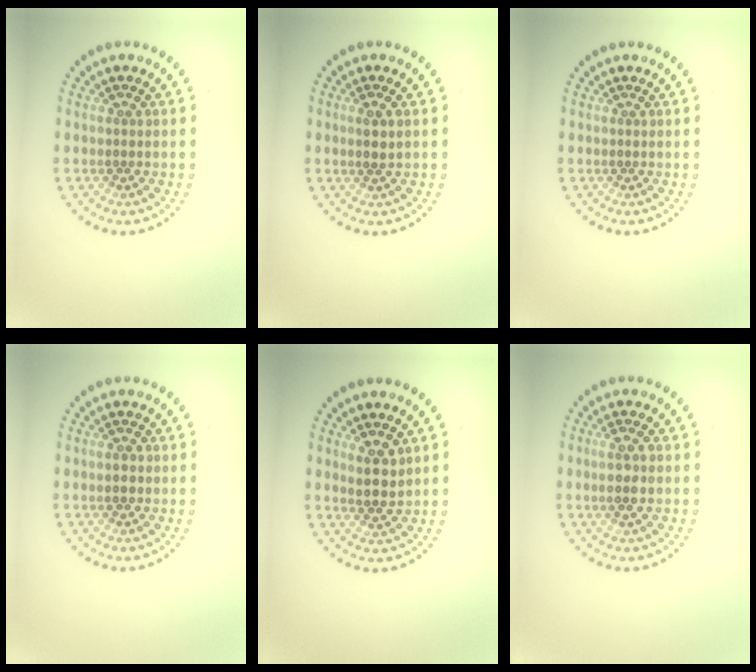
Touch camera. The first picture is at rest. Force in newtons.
{"total": 1.0, "press": 0.9, "slide": 0.5}
{"total": 0.0}
{"total": 1.8, "press": 1.8, "slide": 0.2}
{"total": 2.6, "press": 2.4, "slide": 1.1}
{"total": 2.3, "press": 2.1, "slide": 0.8}